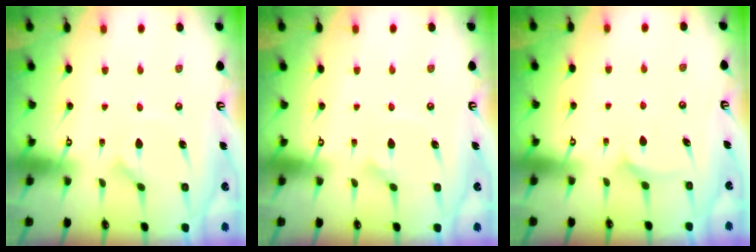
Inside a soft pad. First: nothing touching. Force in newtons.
{"total": 2.4, "press": 2.4, "slide": 0.2}
{"total": 6.1, "press": 6.1, "slide": 0.3}